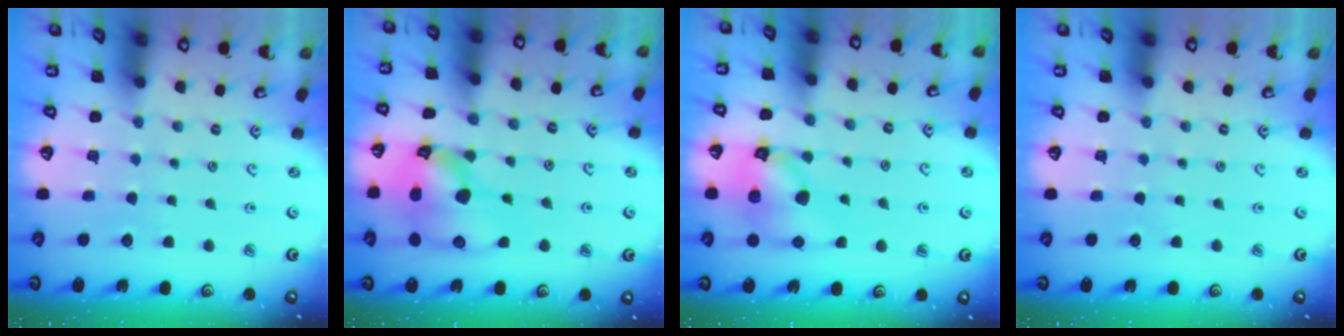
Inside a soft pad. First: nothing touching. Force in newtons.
{"total": 19.0, "press": 18.8, "slide": 2.7}
{"total": 11.2, "press": 11.0, "slide": 1.8}
{"total": 0.0}